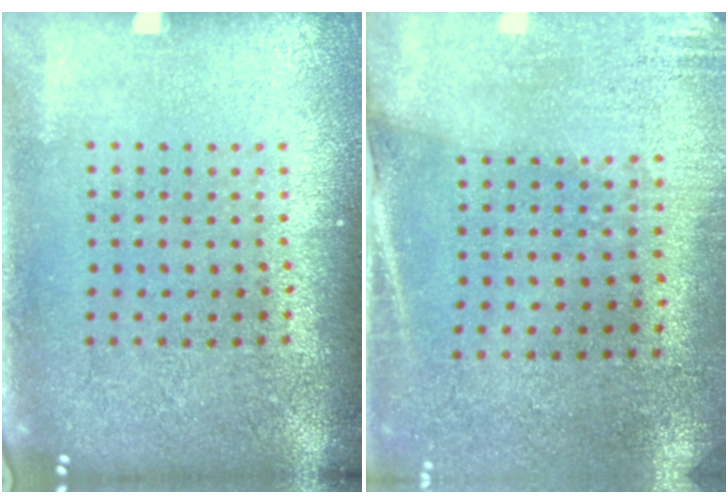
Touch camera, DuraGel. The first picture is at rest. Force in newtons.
{"total": 2.7, "press": 2.4, "slide": 1.3}